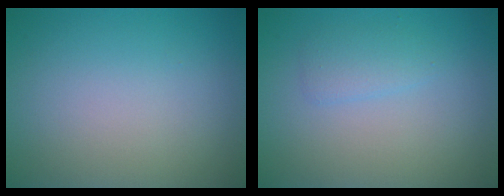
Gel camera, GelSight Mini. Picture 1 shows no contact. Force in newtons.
{"total": 1.4, "press": 1.4, "slide": 0.2}